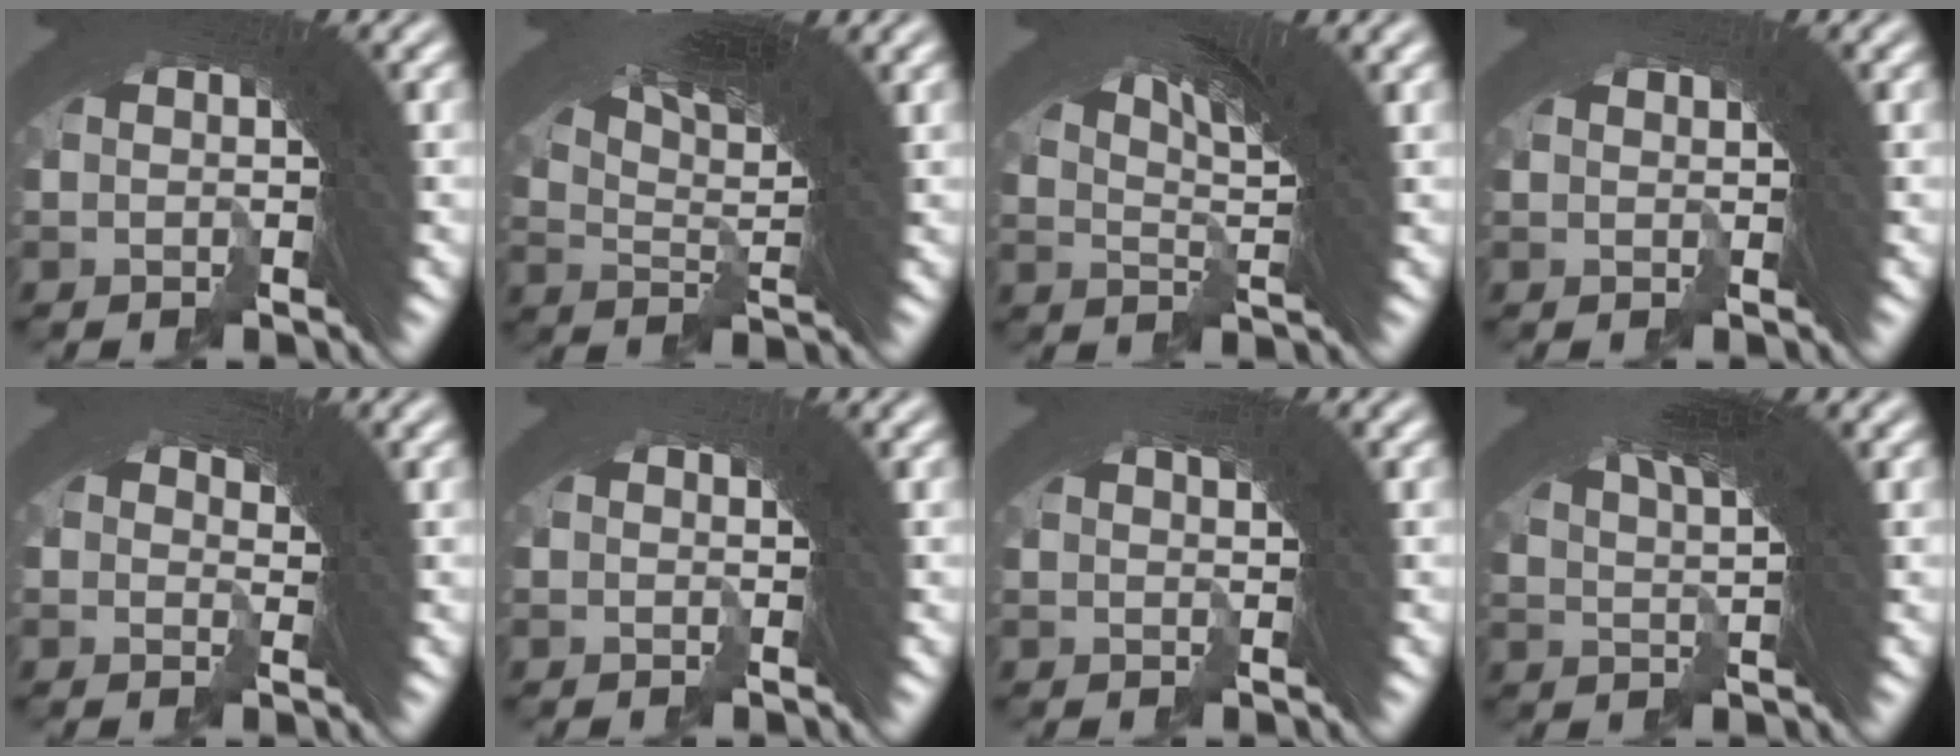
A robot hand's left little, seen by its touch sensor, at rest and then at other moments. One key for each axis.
{"total": 9.9, "fx": 6.0, "fy": 0.7, "fz": 7.8, "tx": -0.131, "ty": 0.017, "tz": 0.099}
{"total": 9.0, "fx": 5.1, "fy": 0.0, "fz": 7.4, "tx": -0.104, "ty": 0.038, "tz": 0.076}
{"total": 0.9, "fx": -0.1, "fy": -0.9, "fz": -0.1, "tx": -0.005, "ty": -0.010, "tz": 0.007}
{"total": 0.8, "fx": 0.0, "fy": 0.5, "fz": 0.6, "tx": -0.014, "ty": -0.019, "tz": 0.008}
{"total": 0.0}
{"total": 1.3, "fx": 0.6, "fy": -0.8, "fz": 0.9, "tx": -0.014, "ty": 0.008, "tz": 0.011}
{"total": 7.4, "fx": 4.2, "fy": -0.9, "fz": 6.0, "tx": -0.082, "ty": 0.040, "tz": 0.064}